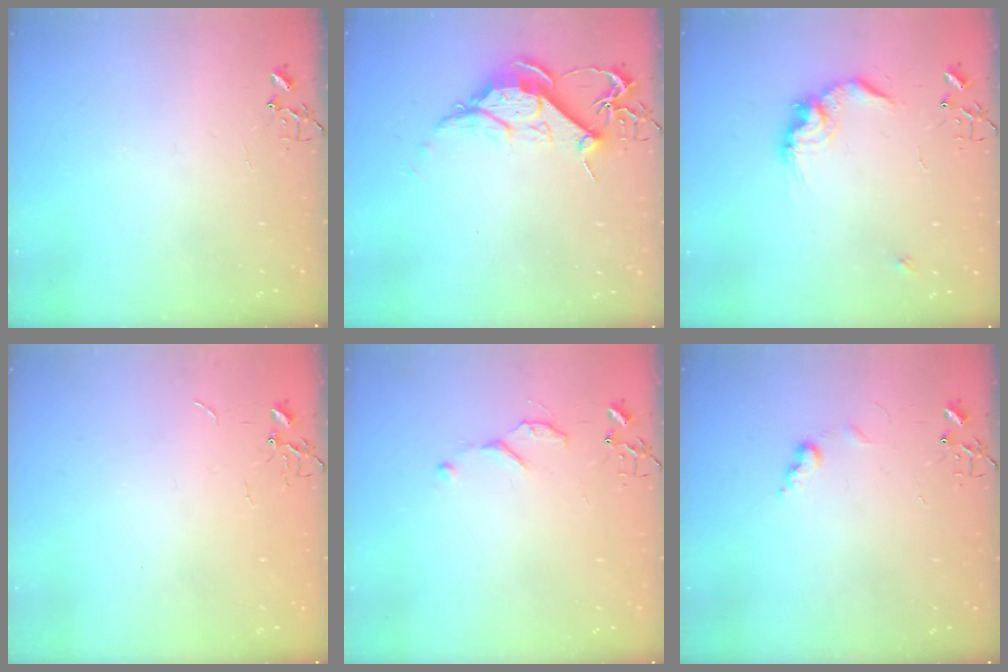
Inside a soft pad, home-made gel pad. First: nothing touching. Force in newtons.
{"total": 13.0, "press": 13.0, "slide": 0.7}
{"total": 14.2, "press": 14.1, "slide": 0.9}
{"total": 0.7, "press": 0.7, "slide": 0.1}
{"total": 5.5, "press": 5.5, "slide": 0.7}
{"total": 5.6, "press": 5.5, "slide": 0.7}